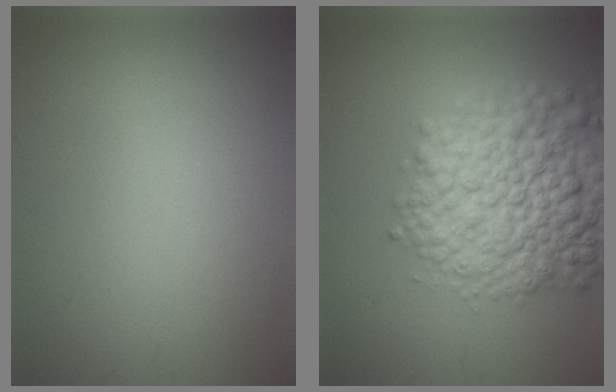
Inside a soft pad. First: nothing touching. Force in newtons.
{"total": 9.5, "press": 9.5, "slide": 0.4}